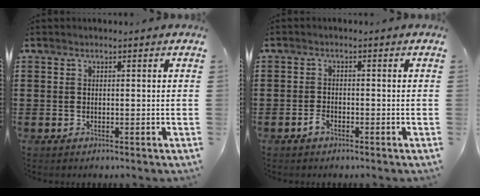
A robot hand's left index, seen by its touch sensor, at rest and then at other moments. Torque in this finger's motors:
{"motor_torque": [0.12, 0.13, 0.05, 0.01]}